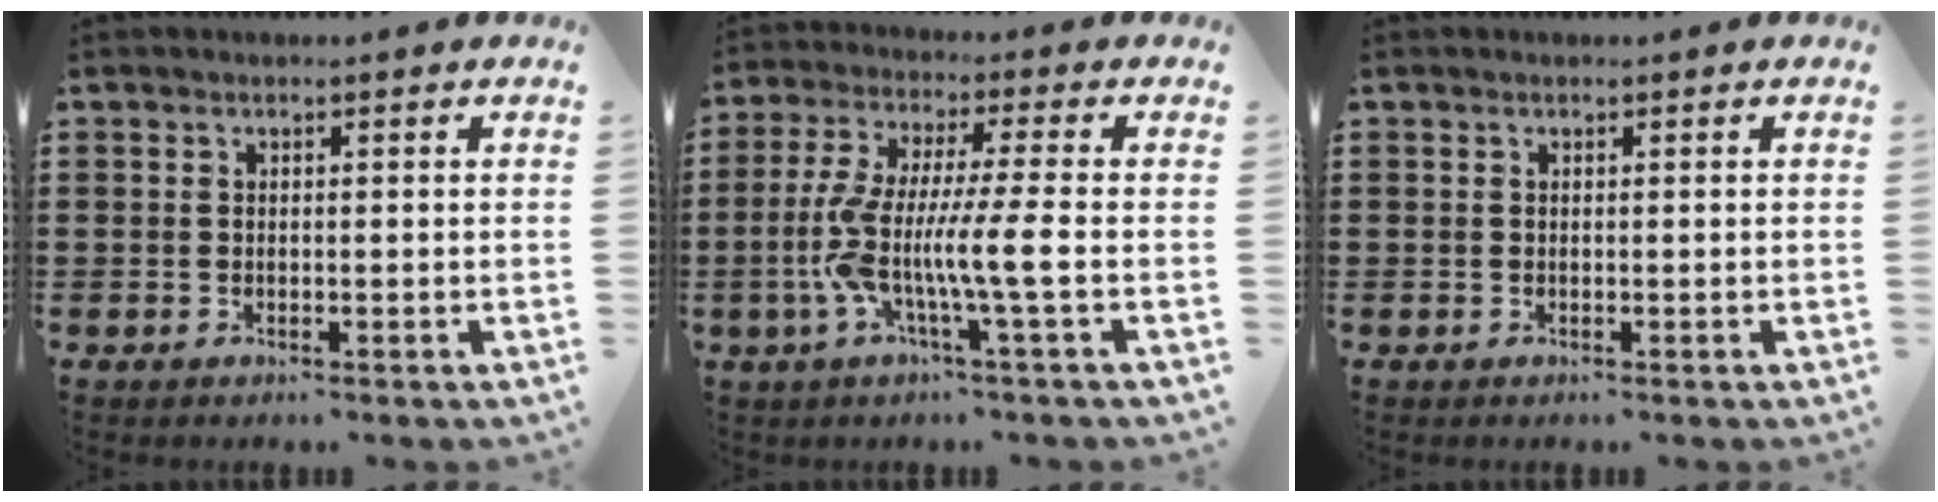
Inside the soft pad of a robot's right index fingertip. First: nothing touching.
{"total": 10.3, "force": [-2.7, 0.5, 9.9], "torque": [-0.215, -0.017, -0.061]}
{"total": 0.0}